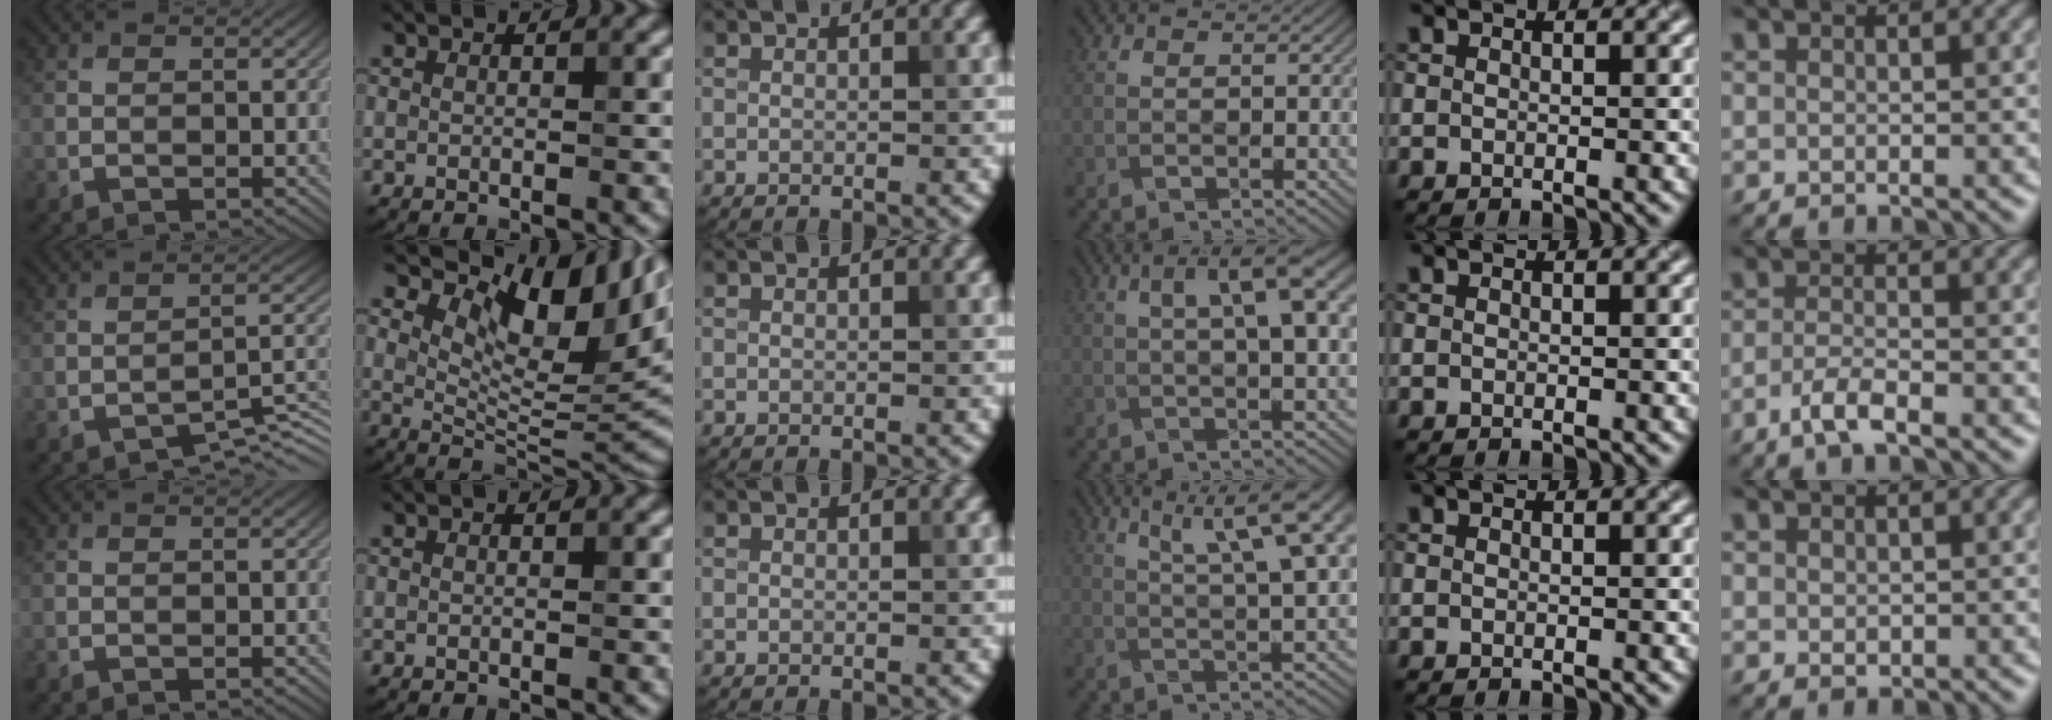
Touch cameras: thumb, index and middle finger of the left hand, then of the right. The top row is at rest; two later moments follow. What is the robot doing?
{"motion": "pour", "object": "sugar"}